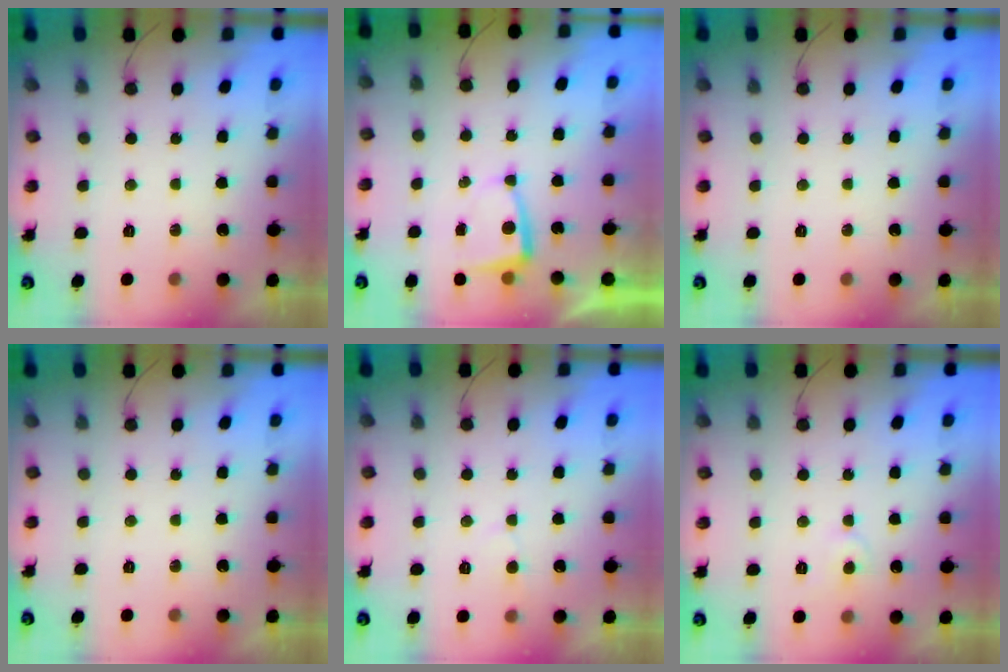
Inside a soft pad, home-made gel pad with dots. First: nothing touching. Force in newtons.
{"total": 2.9, "press": 2.9, "slide": 0.4}
{"total": 0.0}
{"total": 0.0}
{"total": 3.7, "press": 3.7, "slide": 0.5}
{"total": 4.7, "press": 4.7, "slide": 0.4}